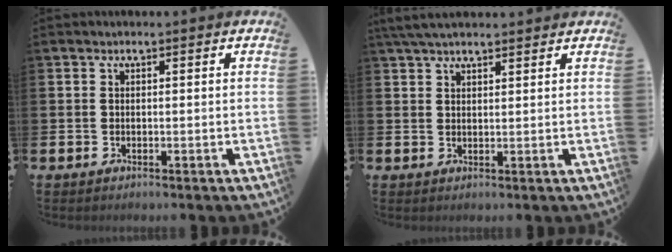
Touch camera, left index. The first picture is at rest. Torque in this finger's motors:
{"motor_torque": [1.03, -1.11, 0.59, 0.19]}